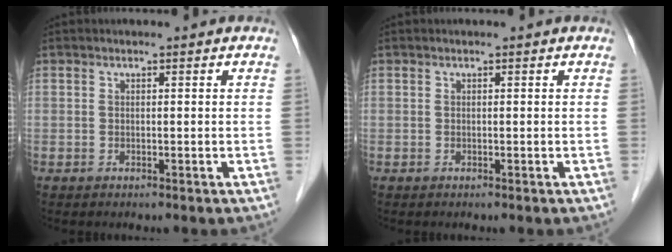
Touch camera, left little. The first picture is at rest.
{"total": 0.0}